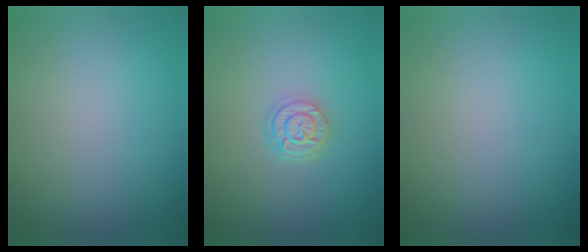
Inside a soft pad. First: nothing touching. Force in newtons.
{"total": 2.6, "press": 2.1, "slide": 1.5}
{"total": 0.0}